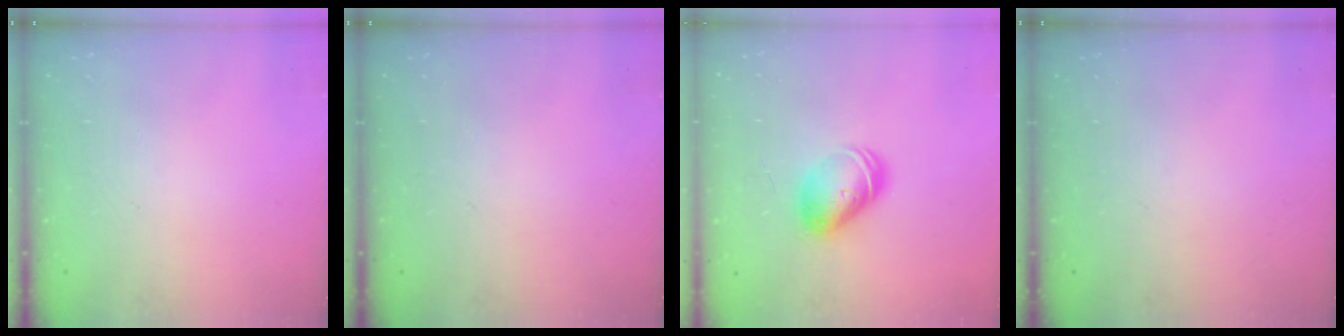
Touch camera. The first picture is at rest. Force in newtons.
{"total": 0.0}
{"total": 8.2, "press": 8.2, "slide": 0.4}
{"total": 0.0}